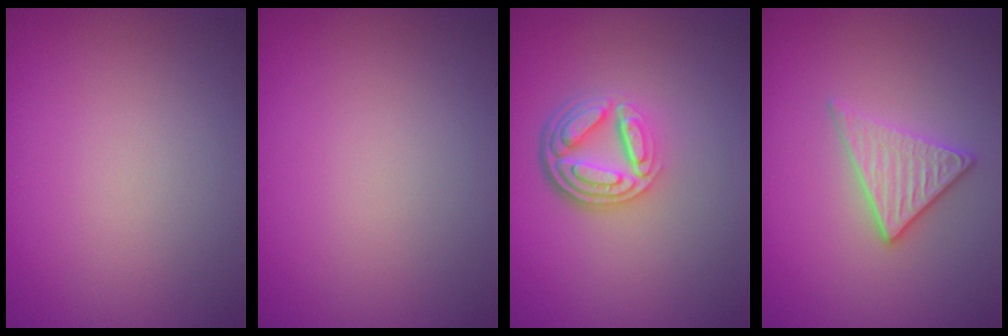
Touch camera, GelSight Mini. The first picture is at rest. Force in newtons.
{"total": 0.0}
{"total": 5.2, "press": 3.6, "slide": 3.7}
{"total": 2.7, "press": 2.6, "slide": 1.0}